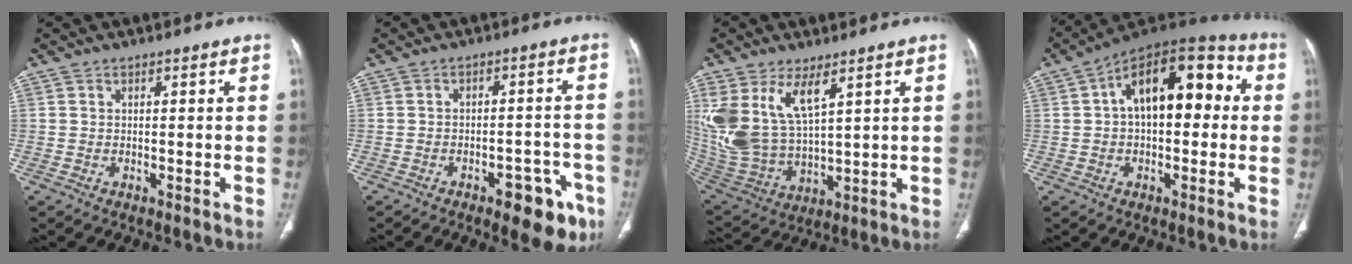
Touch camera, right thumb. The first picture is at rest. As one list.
[{"total": 10.1, "force": [-5.3, 4.6, 7.2], "torque": [-0.059, 0.030, -0.062]}, {"total": 15.8, "force": [7.2, 7.5, 12.0], "torque": [-0.249, -0.029, 0.164]}, {"total": 18.1, "force": [2.7, 9.7, 15.0], "torque": [-0.193, 0.050, 0.032]}]